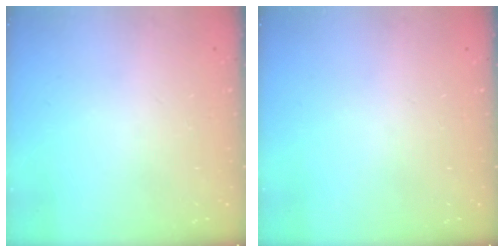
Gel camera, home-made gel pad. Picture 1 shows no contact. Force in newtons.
{"total": 0.0}